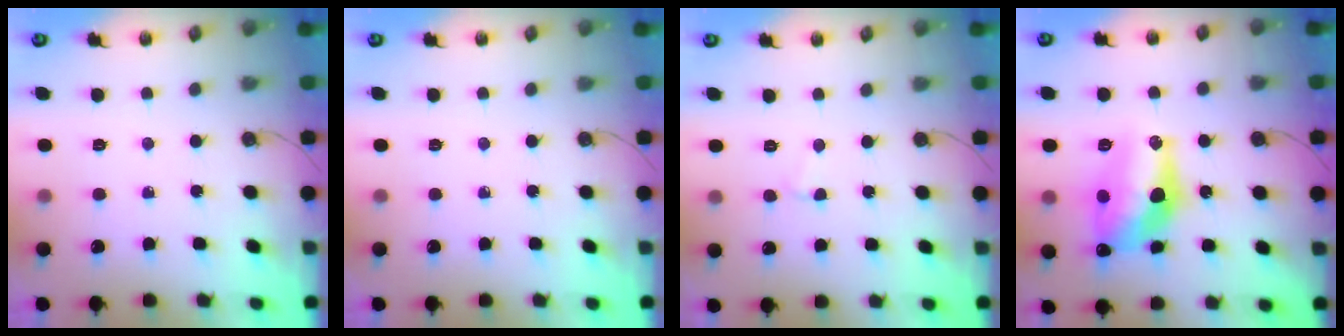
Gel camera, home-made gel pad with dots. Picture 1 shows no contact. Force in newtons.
{"total": 0.0}
{"total": 4.0, "press": 2.3, "slide": 3.3}
{"total": 16.2, "press": 15.5, "slide": 4.7}